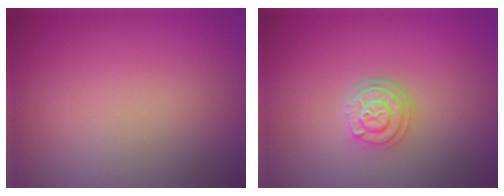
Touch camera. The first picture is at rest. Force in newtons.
{"total": 2.8, "press": 2.4, "slide": 1.4}